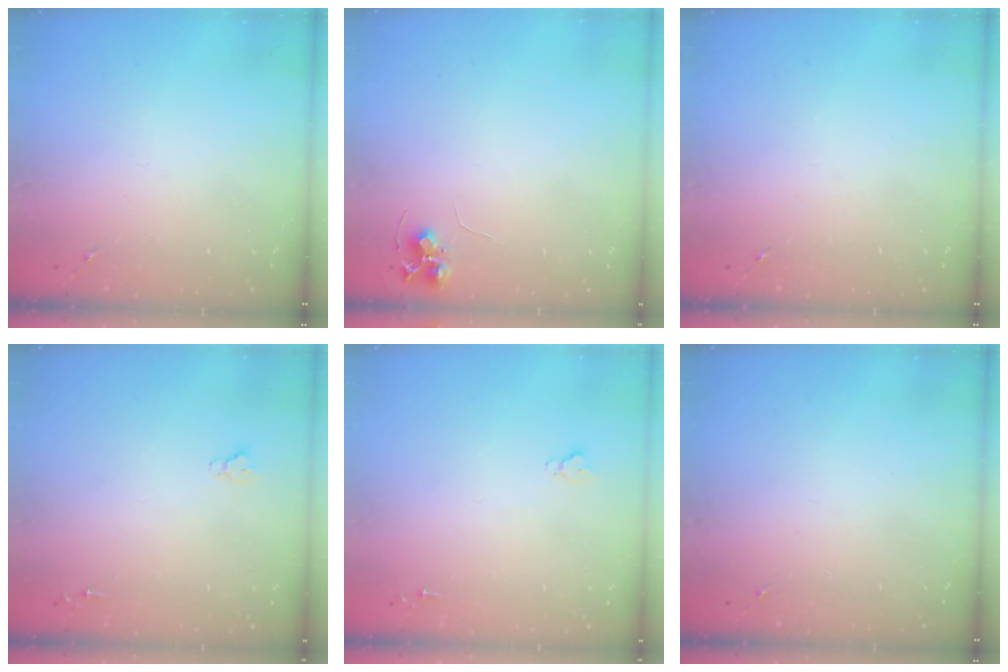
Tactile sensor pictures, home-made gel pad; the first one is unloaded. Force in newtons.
{"total": 6.9, "press": 6.9, "slide": 0.7}
{"total": 0.0}
{"total": 2.6, "press": 2.5, "slide": 0.3}
{"total": 2.6, "press": 2.5, "slide": 0.3}
{"total": 0.0}